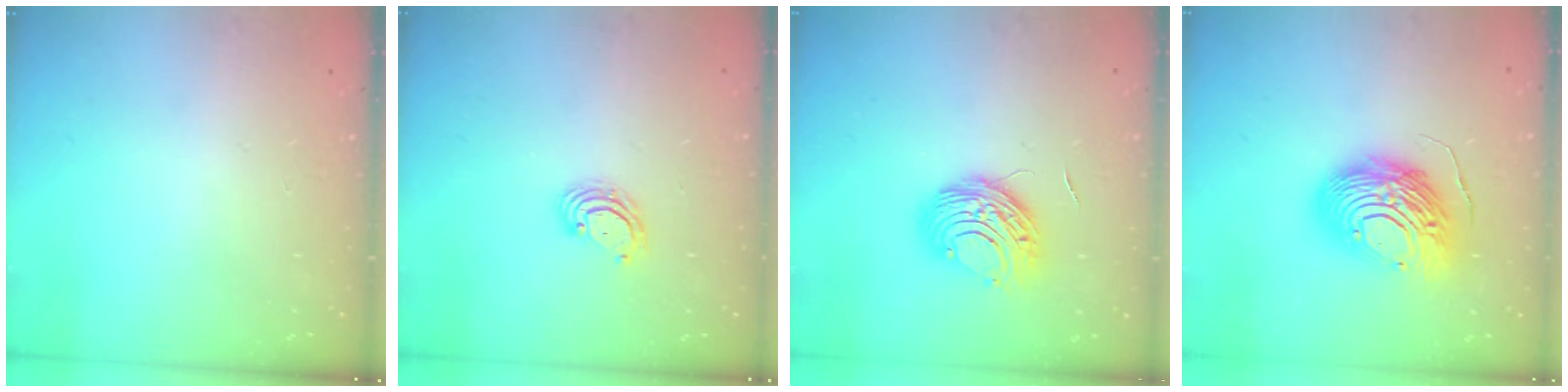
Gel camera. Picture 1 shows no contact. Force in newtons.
{"total": 4.2, "press": 4.2, "slide": 0.3}
{"total": 9.1, "press": 9.1, "slide": 0.5}
{"total": 15.4, "press": 15.3, "slide": 1.5}